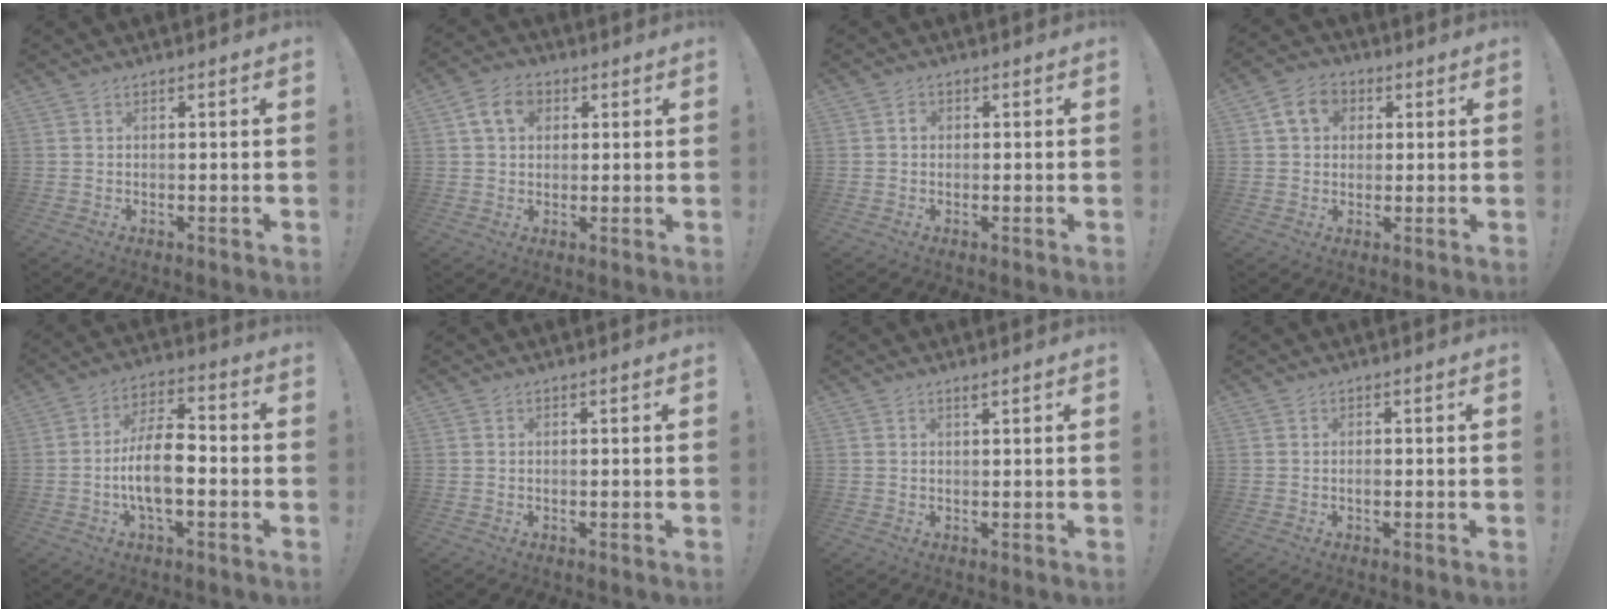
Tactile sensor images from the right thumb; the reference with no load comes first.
{"total": 7.8, "force": [2.7, 5.9, 4.4], "torque": [-0.068, 0.007, 0.052]}
{"total": 1.5, "force": [-0.2, 1.3, 0.8], "torque": [-0.012, 0.005, -0.005]}
{"total": 7.9, "force": [2.7, 6.4, 3.7], "torque": [-0.058, 0.005, 0.053]}
{"total": 11.6, "force": [-3.2, 5.1, 10.0], "torque": [-0.189, 0.012, -0.060]}
{"total": 0.0}
{"total": 1.0, "force": [0.8, 0.0, 0.5], "torque": [-0.004, -0.002, 0.013]}
{"total": 0.8, "force": [-0.4, 0.4, 0.6], "torque": [-0.006, -0.001, -0.009]}